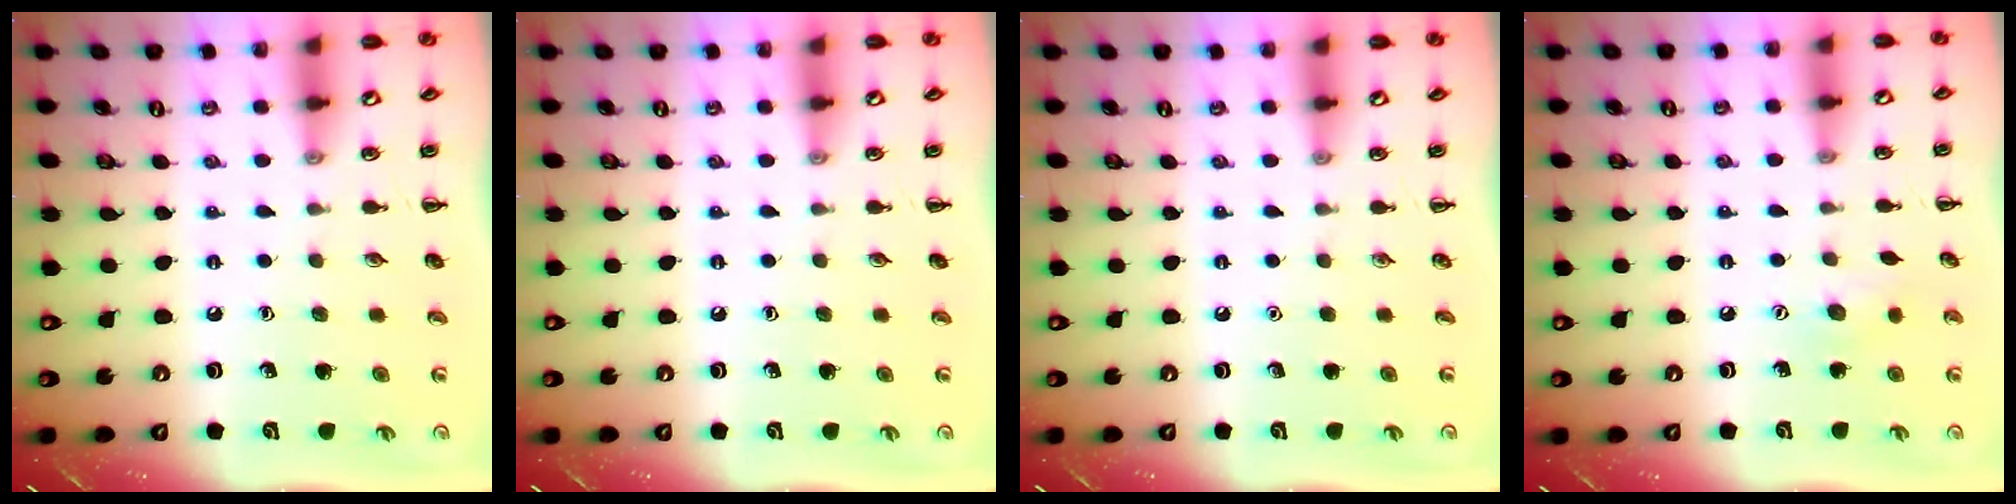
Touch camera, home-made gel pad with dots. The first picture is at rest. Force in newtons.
{"total": 0.0}
{"total": 0.0}
{"total": 6.2, "press": 6.1, "slide": 1.1}